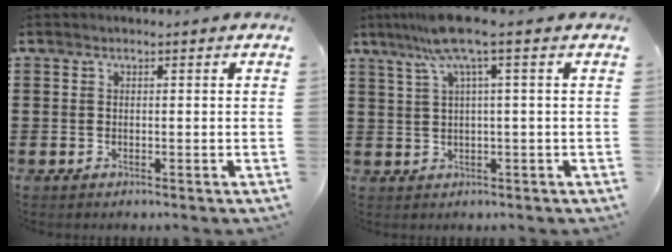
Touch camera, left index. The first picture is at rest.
{"total": 6.4, "force": [2.6, -0.3, 5.9], "torque": [-0.134, -0.004, 0.039]}